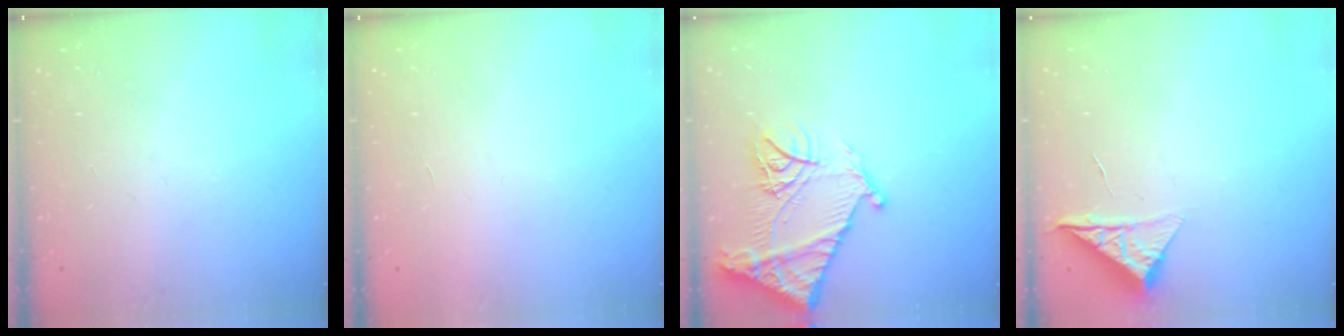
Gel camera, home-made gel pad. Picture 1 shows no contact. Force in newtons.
{"total": 1.7, "press": 1.7, "slide": 0.1}
{"total": 16.9, "press": 16.8, "slide": 1.5}
{"total": 6.5, "press": 6.5, "slide": 0.3}